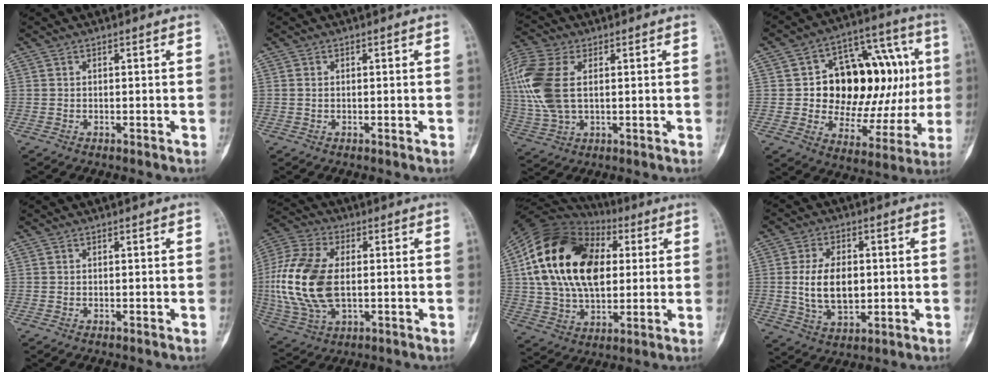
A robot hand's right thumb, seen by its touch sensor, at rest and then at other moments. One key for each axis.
{"total": 0.7, "fx": 0.0, "fy": 0.5, "fz": 0.5, "tx": -0.012, "ty": 0.000, "tz": 0.002}
{"total": 14.7, "fx": 2.5, "fy": 8.5, "fz": 11.7, "tx": -0.289, "ty": 0.007, "tz": 0.051}
{"total": 26.3, "fx": 2.9, "fy": 16.0, "fz": 20.7, "tx": -0.239, "ty": 0.020, "tz": 0.055}
{"total": 0.0}
{"total": 18.8, "fx": -0.1, "fy": 11.0, "fz": 15.2, "tx": -0.341, "ty": 0.003, "tz": 0.004}
{"total": 25.4, "fx": 5.2, "fy": 15.9, "fz": 19.1, "tx": -0.342, "ty": 0.006, "tz": 0.088}
{"total": 11.0, "fx": 0.3, "fy": 6.8, "fz": 8.6, "tx": -0.140, "ty": -0.004, "tz": 0.014}